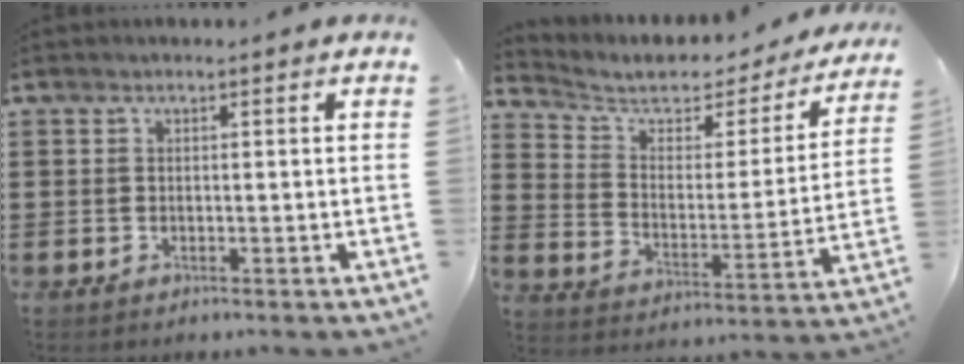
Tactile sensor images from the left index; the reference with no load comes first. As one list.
[{"total": 5.1, "force": [4.0, 2.3, 2.2], "torque": [-0.069, -0.024, 0.063]}]